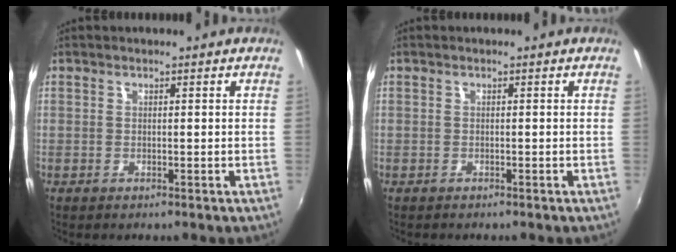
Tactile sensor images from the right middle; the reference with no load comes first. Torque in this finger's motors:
{"motor_torque": [-0.22, 0.14, 0.04, -0.01]}